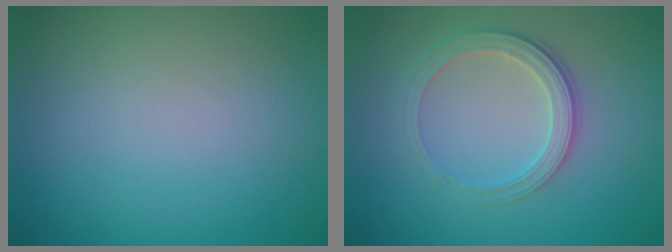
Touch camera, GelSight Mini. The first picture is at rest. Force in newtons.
{"total": 2.8, "press": 2.6, "slide": 0.8}